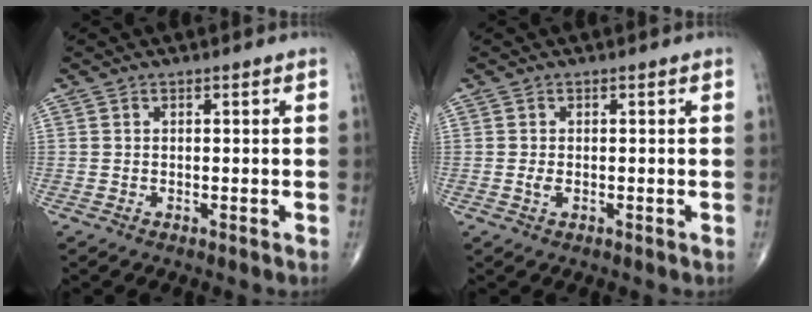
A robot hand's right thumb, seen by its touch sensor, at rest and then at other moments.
{"total": 1.1, "force": [-0.2, 0.6, 0.9], "torque": [-0.019, 0.001, -0.002]}